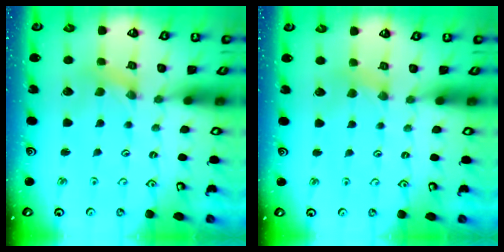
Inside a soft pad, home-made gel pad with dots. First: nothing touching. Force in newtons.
{"total": 2.0, "press": 2.0, "slide": 0.4}